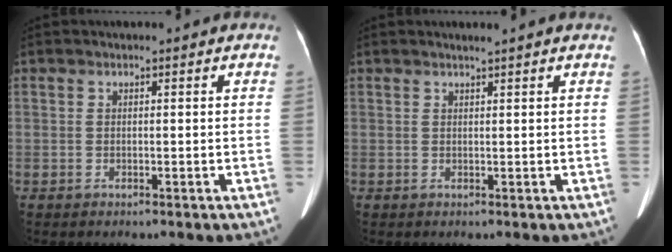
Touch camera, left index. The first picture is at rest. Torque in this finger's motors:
{"motor_torque": [0.03, -0.01, -0.01, 0.00]}